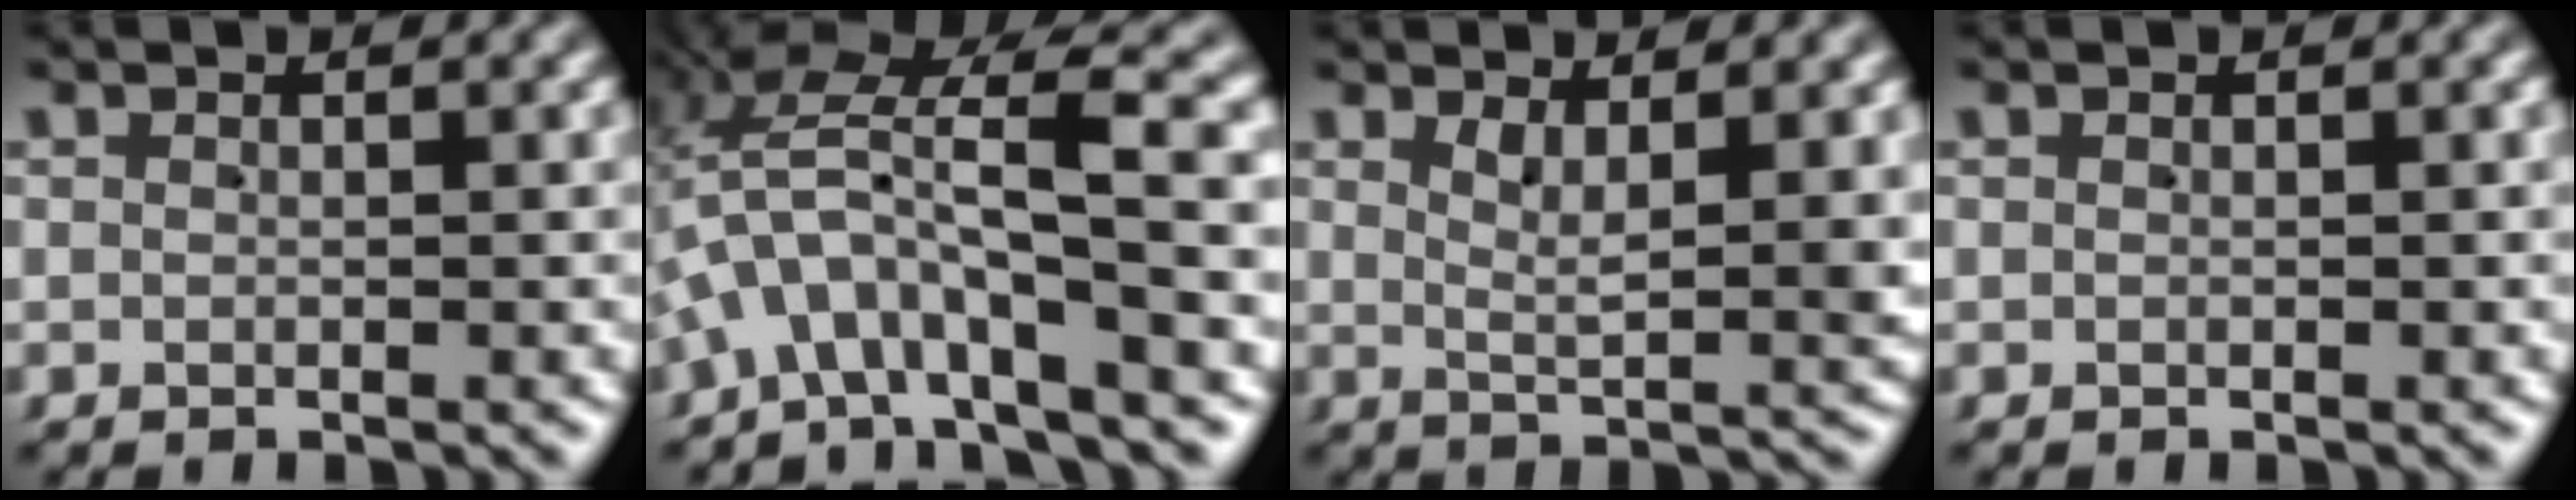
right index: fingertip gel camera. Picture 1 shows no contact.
{"total": 6.3, "force": [1.2, 2.8, 5.5], "torque": [-0.115, 0.008, 0.024]}
{"total": 3.2, "force": [1.7, 0.2, 2.7], "torque": [-0.039, -0.008, 0.031]}
{"total": 0.0}